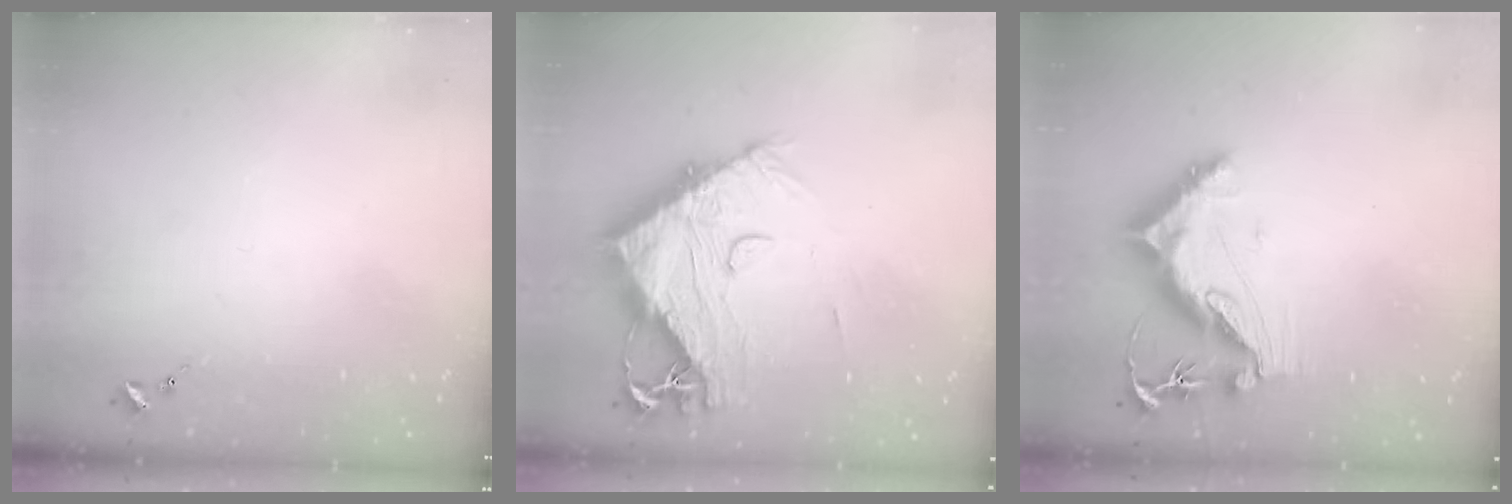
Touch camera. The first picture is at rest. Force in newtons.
{"total": 18.4, "press": 18.3, "slide": 1.6}
{"total": 9.9, "press": 9.8, "slide": 1.1}